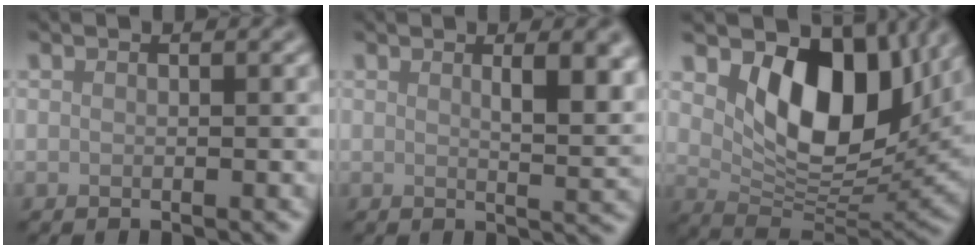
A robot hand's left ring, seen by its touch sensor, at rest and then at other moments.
{"total": 4.6, "force": [1.6, 1.4, 4.0], "torque": [-0.047, 0.000, 0.027]}
{"total": 10.2, "force": [3.5, 6.2, 7.3], "torque": [-0.109, -0.022, 0.063]}